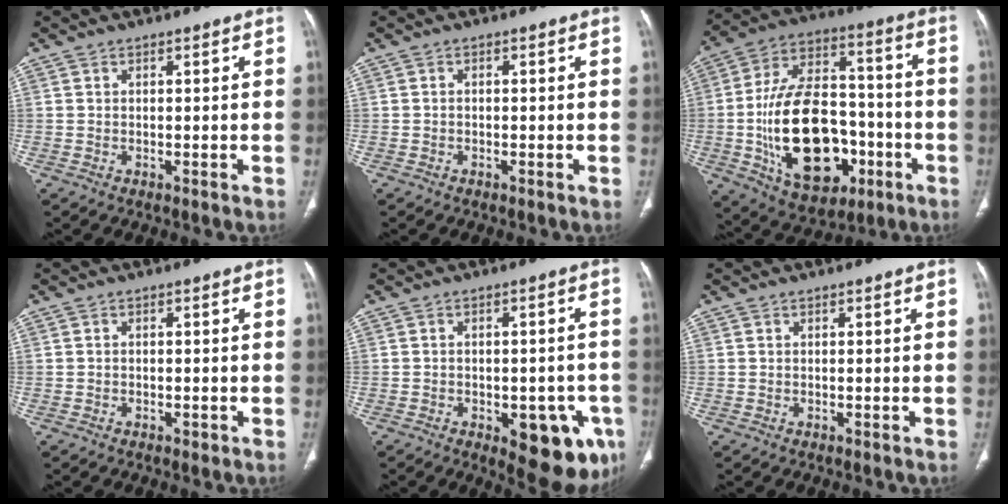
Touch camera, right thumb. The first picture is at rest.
{"total": 0.0}
{"total": 25.5, "force": [-6.4, 15.6, 19.2], "torque": [-0.306, 0.037, -0.084]}
{"total": 0.7, "force": [-0.4, 0.4, 0.4], "torque": [-0.004, 0.001, -0.005]}
{"total": 13.4, "force": [-5.4, 6.3, 10.5], "torque": [-0.094, 0.011, -0.055]}
{"total": 0.0}